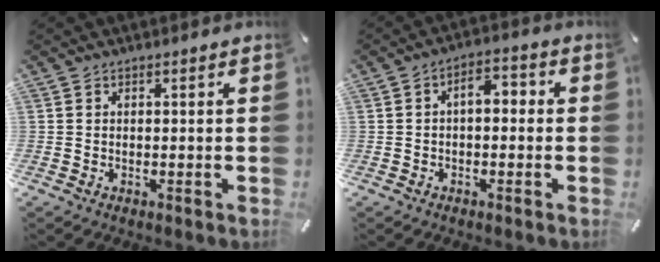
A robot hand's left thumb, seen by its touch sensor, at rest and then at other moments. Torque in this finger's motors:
{"motor_torque": [0.73, 1.18, 0.30, -0.28, 0.15]}